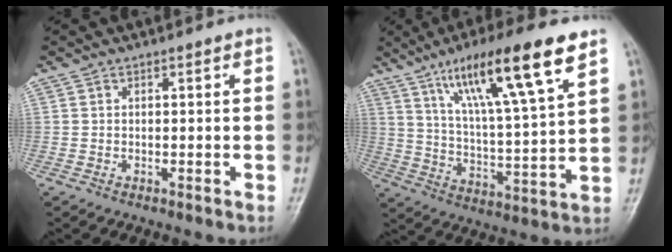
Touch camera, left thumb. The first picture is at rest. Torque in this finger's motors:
{"motor_torque": [1.42, 1.41, 1.71, -1.06, 0.40]}